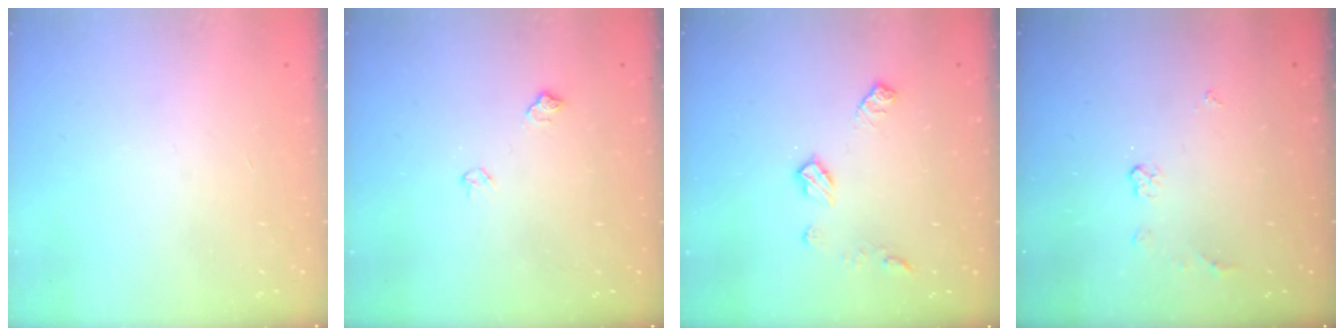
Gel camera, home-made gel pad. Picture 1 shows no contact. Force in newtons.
{"total": 6.2, "press": 6.1, "slide": 0.8}
{"total": 7.9, "press": 7.9, "slide": 0.3}
{"total": 3.8, "press": 3.8, "slide": 0.6}